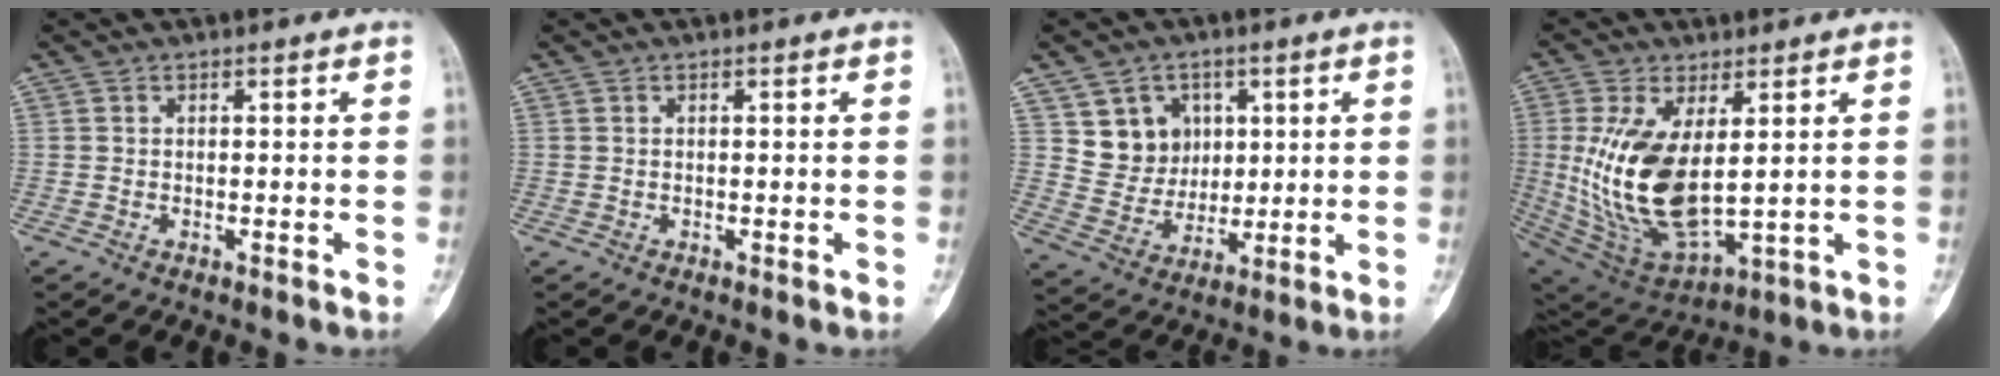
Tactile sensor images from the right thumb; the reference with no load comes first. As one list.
[{"total": 0.0}, {"total": 9.4, "force": [3.6, 8.2, 2.7], "torque": [-0.006, -0.017, 0.072]}, {"total": 17.6, "force": [1.9, 8.5, 15.3], "torque": [-0.305, -0.022, 0.062]}]